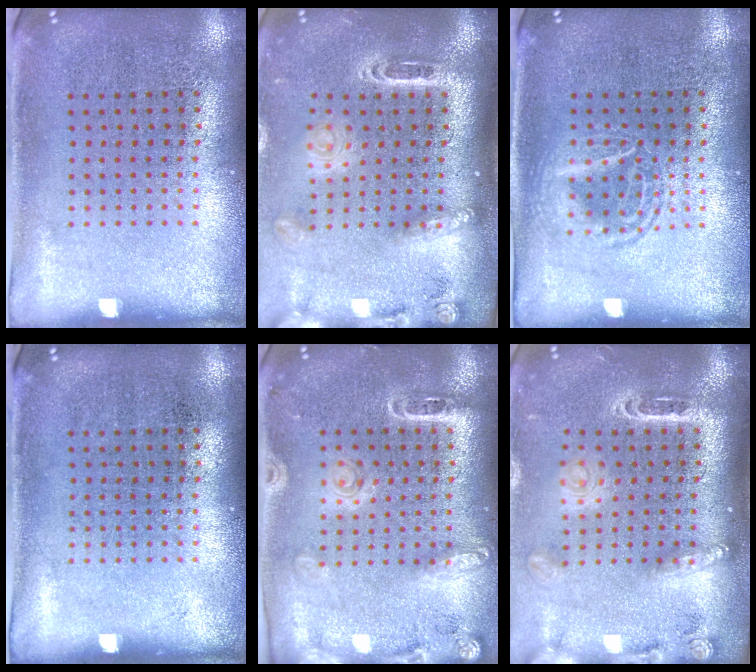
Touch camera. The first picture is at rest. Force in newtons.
{"total": 2.5, "press": 1.8, "slide": 1.8}
{"total": 1.3, "press": 1.3, "slide": 0.1}
{"total": 0.0}
{"total": 1.8, "press": 1.7, "slide": 0.7}
{"total": 2.4, "press": 1.8, "slide": 1.5}